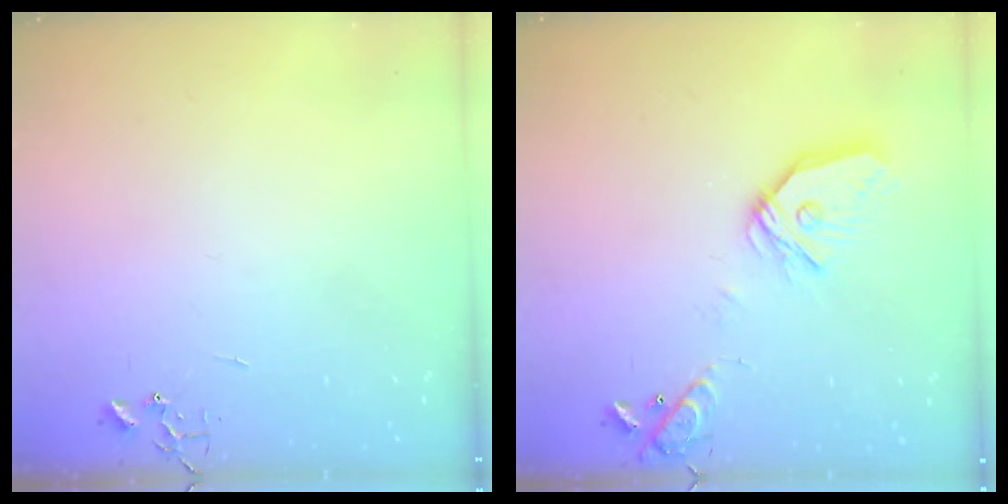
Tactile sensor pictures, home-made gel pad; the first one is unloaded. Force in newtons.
{"total": 15.8, "press": 15.6, "slide": 2.1}